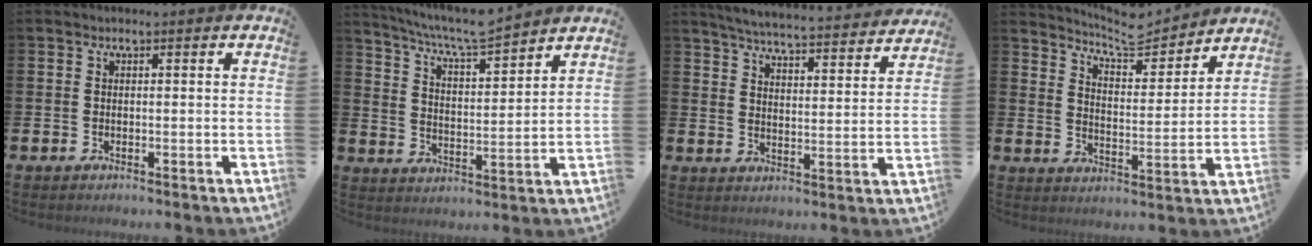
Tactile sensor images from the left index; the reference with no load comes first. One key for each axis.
{"total": 7.4, "fx": 7.0, "fy": 0.3, "fz": 2.3, "tx": -0.074, "ty": -0.044, "tz": 0.123}
{"total": 5.6, "fx": 5.4, "fy": 0.2, "fz": 1.3, "tx": -0.045, "ty": -0.044, "tz": 0.092}
{"total": 6.7, "fx": 6.4, "fy": 1.4, "fz": 1.4, "tx": -0.045, "ty": -0.049, "tz": 0.107}